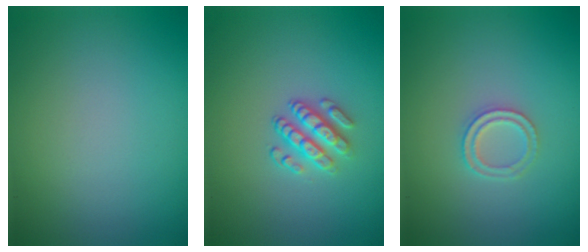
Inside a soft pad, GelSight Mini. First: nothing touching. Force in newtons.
{"total": 2.3, "press": 1.9, "slide": 1.4}
{"total": 1.7, "press": 1.6, "slide": 0.4}